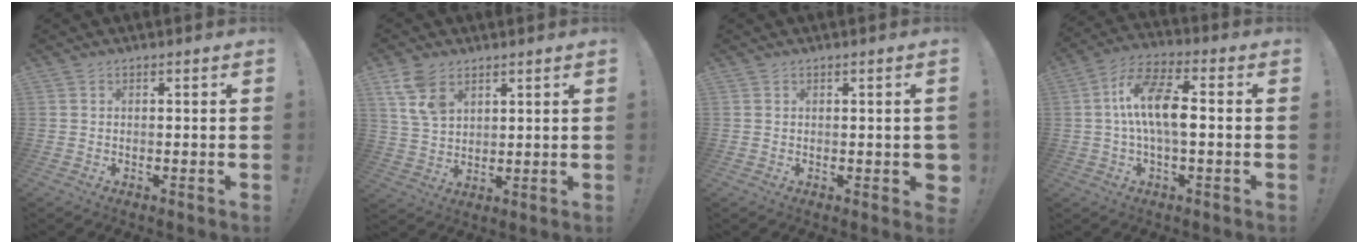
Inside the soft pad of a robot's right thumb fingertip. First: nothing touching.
{"total": 8.7, "force": [4.8, 5.3, 4.9], "torque": [-0.099, -0.013, 0.095]}
{"total": 1.8, "force": [0.0, 1.0, 1.5], "torque": [-0.020, 0.002, 0.002]}
{"total": 13.0, "force": [0.0, 5.3, 11.9], "torque": [-0.229, 0.011, -0.002]}